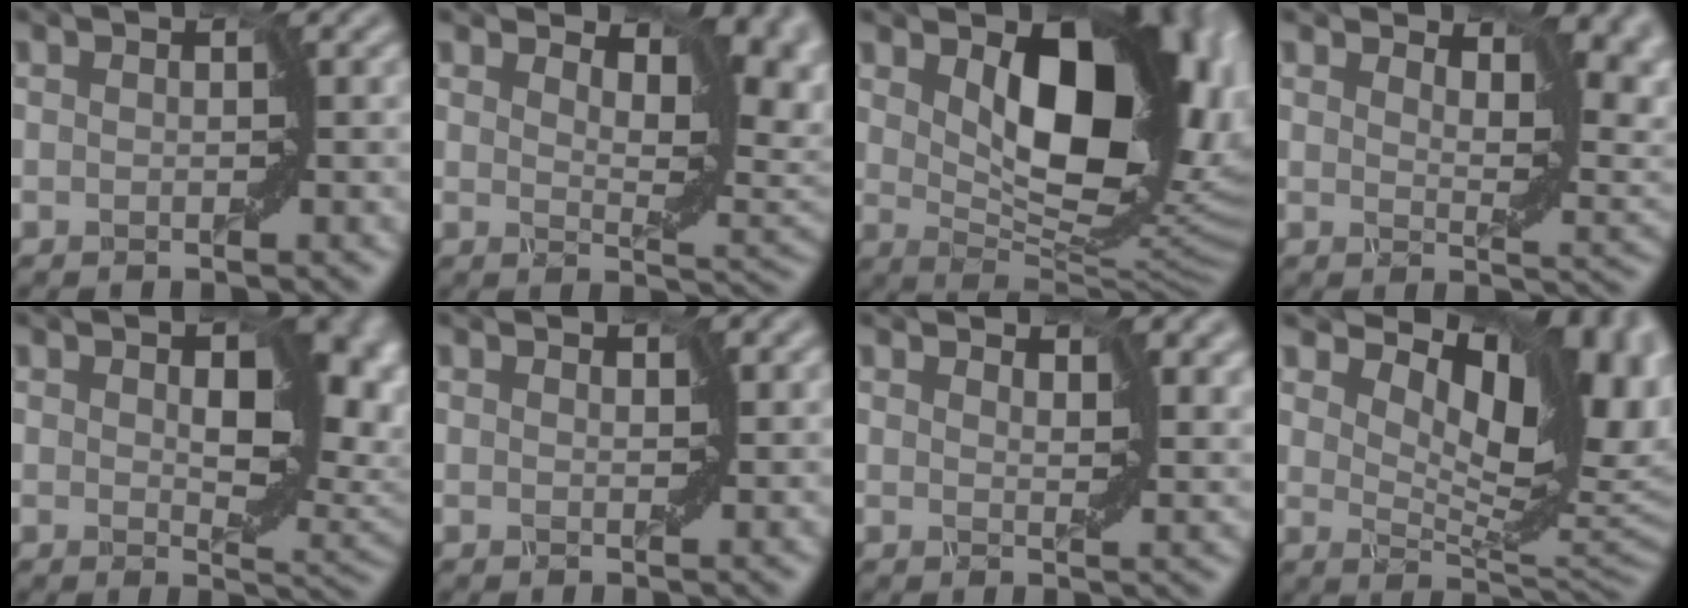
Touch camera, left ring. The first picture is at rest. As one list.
[{"total": 7.8, "force": [4.0, 3.4, 5.9], "torque": [-0.100, -0.002, 0.074]}, {"total": 11.3, "force": [2.9, 5.7, 9.3], "torque": [-0.136, -0.015, 0.057]}, {"total": 6.4, "force": [3.7, 2.6, 4.6], "torque": [-0.080, 0.003, 0.063]}, {"total": 10.4, "force": [1.5, 5.4, 8.8], "torque": [-0.120, 0.005, 0.021]}, {"total": 0.7, "force": [0.6, 0.0, 0.2], "torque": [-0.006, 0.002, 0.009]}, {"total": 2.6, "force": [1.9, 0.9, 1.5], "torque": [-0.032, -0.002, 0.032]}, {"total": 12.4, "force": [4.5, 5.8, 10.0], "torque": [-0.141, -0.010, 0.088]}]